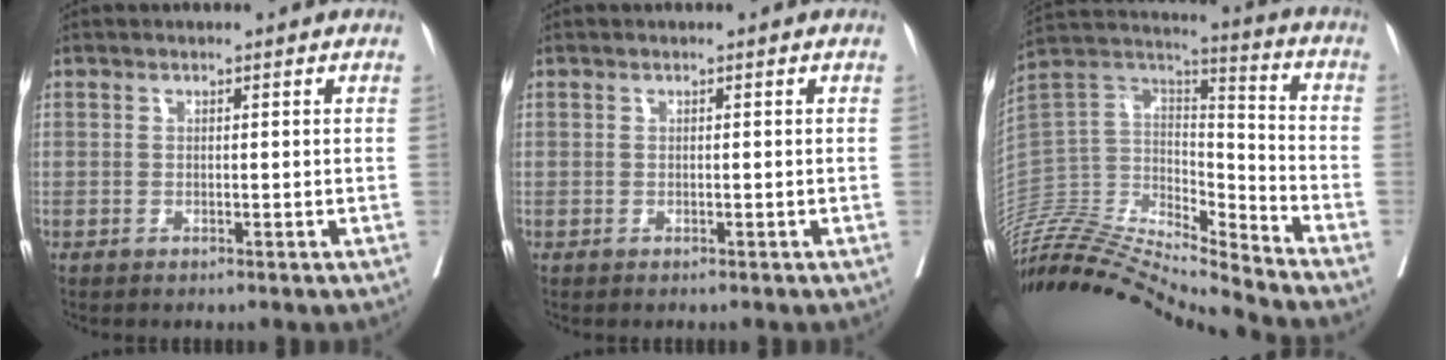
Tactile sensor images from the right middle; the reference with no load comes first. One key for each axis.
{"total": 0.0}
{"total": 27.2, "fx": -25.2, "fy": 2.0, "fz": 10.0, "tx": -0.229, "ty": -0.002, "tz": -0.438}